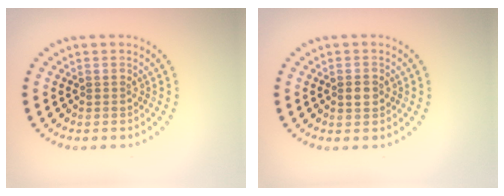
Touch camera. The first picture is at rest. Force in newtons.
{"total": 1.5, "press": 1.4, "slide": 0.3}